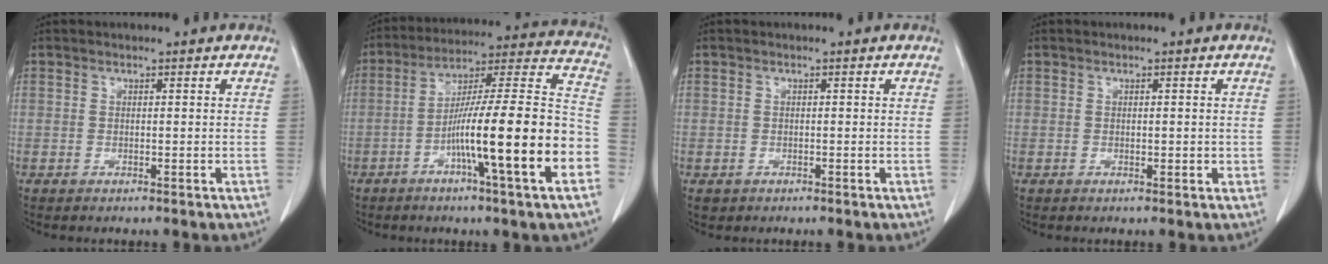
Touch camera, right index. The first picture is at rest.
{"total": 20.9, "force": [-6.8, 0.2, 19.8], "torque": [-0.269, 0.010, -0.112]}
{"total": 1.2, "force": [-0.3, 1.2, 0.0], "torque": [0.002, 0.005, -0.002]}
{"total": 1.3, "force": [0.0, 0.7, 1.1], "torque": [-0.016, 0.000, 0.003]}